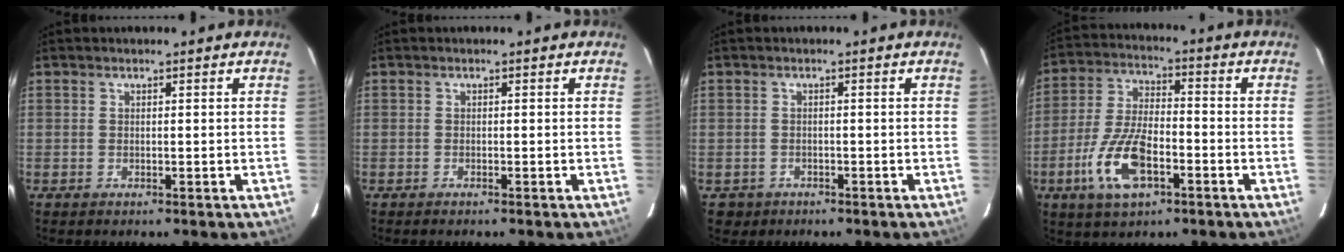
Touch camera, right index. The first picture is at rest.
{"total": 1.0, "force": [-0.8, 0.0, 0.5], "torque": [-0.011, -0.002, -0.010]}
{"total": 2.4, "force": [-1.2, 2.0, -0.1], "torque": [-0.002, 0.008, -0.020]}
{"total": 11.4, "force": [-4.9, 4.3, 9.4], "torque": [-0.204, 0.000, -0.090]}